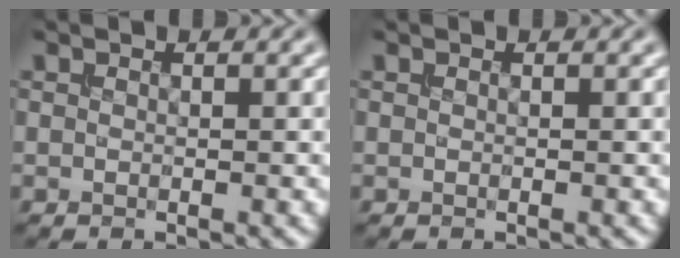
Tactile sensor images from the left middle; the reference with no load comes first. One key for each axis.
{"total": 0.0}